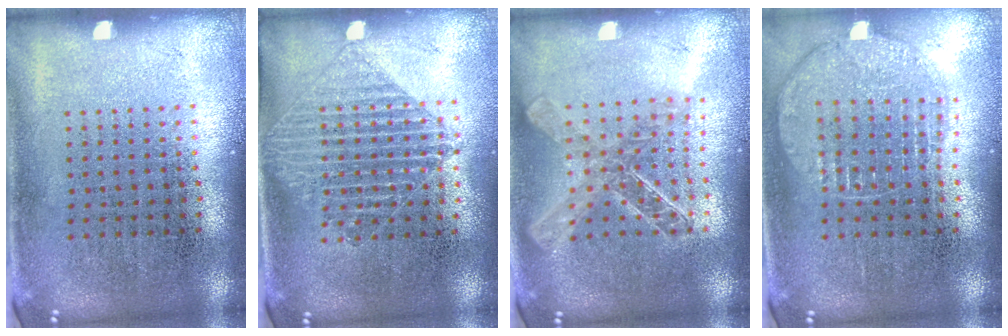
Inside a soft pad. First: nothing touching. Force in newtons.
{"total": 1.3, "press": 1.1, "slide": 0.6}
{"total": 1.8, "press": 1.6, "slide": 0.8}
{"total": 1.1, "press": 1.1, "slide": 0.1}